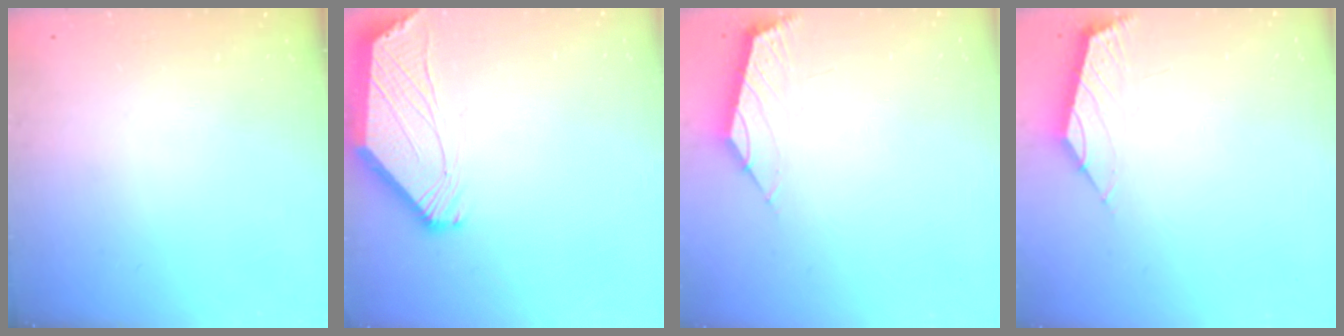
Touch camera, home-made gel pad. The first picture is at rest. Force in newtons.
{"total": 2.4, "press": 2.4, "slide": 0.6}
{"total": 2.1, "press": 2.1, "slide": 0.5}
{"total": 2.1, "press": 2.1, "slide": 0.5}